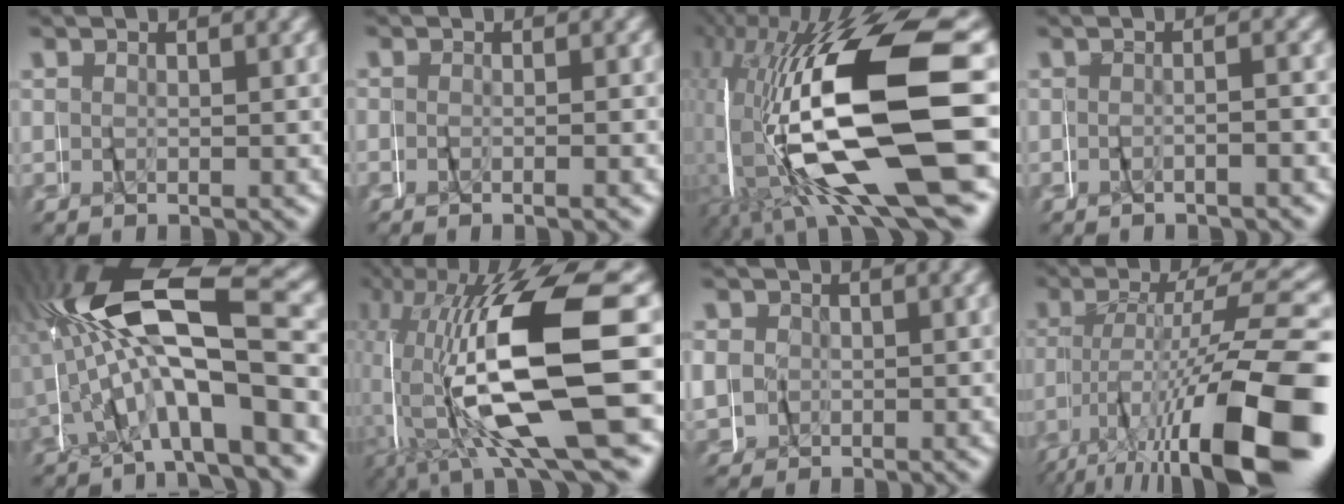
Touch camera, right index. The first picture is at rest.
{"total": 1.2, "force": [-1.1, -0.2, 0.4], "torque": [-0.017, -0.002, -0.021]}
{"total": 19.0, "force": [-2.0, 8.3, 17.0], "torque": [-0.307, -0.012, -0.008]}
{"total": 1.4, "force": [-1.4, -0.1, 0.4], "torque": [-0.009, 0.009, -0.029]}
{"total": 11.2, "force": [0.5, 4.5, 10.2], "torque": [-0.204, 0.008, 0.009]}
{"total": 16.0, "force": [0.1, 6.9, 14.5], "torque": [-0.248, 0.003, 0.008]}
{"total": 3.2, "force": [0.4, 3.2, 0.6], "torque": [-0.028, 0.000, 0.008]}
{"total": 11.5, "force": [-3.8, 3.0, 10.5], "torque": [-0.157, 0.003, -0.050]}